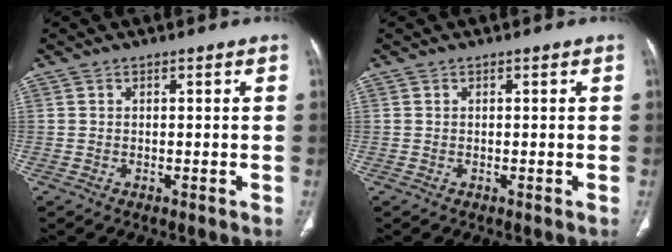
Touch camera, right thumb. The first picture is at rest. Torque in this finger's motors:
{"motor_torque": [0.05, 0.05, -0.18, 0.12, 0.02]}